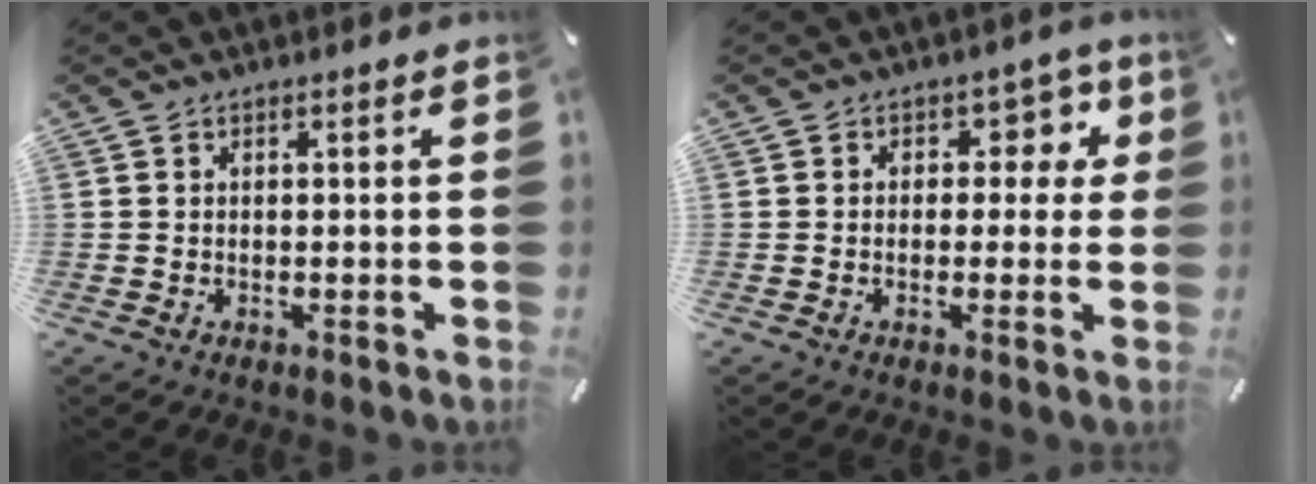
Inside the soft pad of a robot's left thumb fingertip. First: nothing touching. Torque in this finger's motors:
{"motor_torque": [0.02, -0.31, 0.01, 0.21, -0.04]}